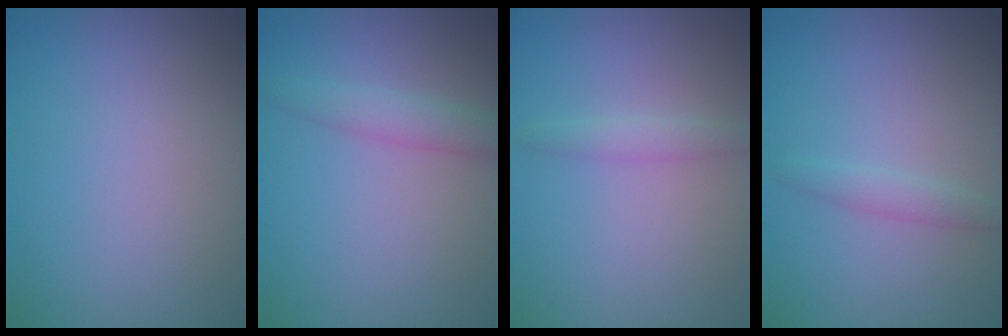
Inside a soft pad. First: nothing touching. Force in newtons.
{"total": 2.2, "press": 2.2, "slide": 0.1}
{"total": 1.3, "press": 1.3, "slide": 0.1}
{"total": 1.5, "press": 1.5, "slide": 0.0}